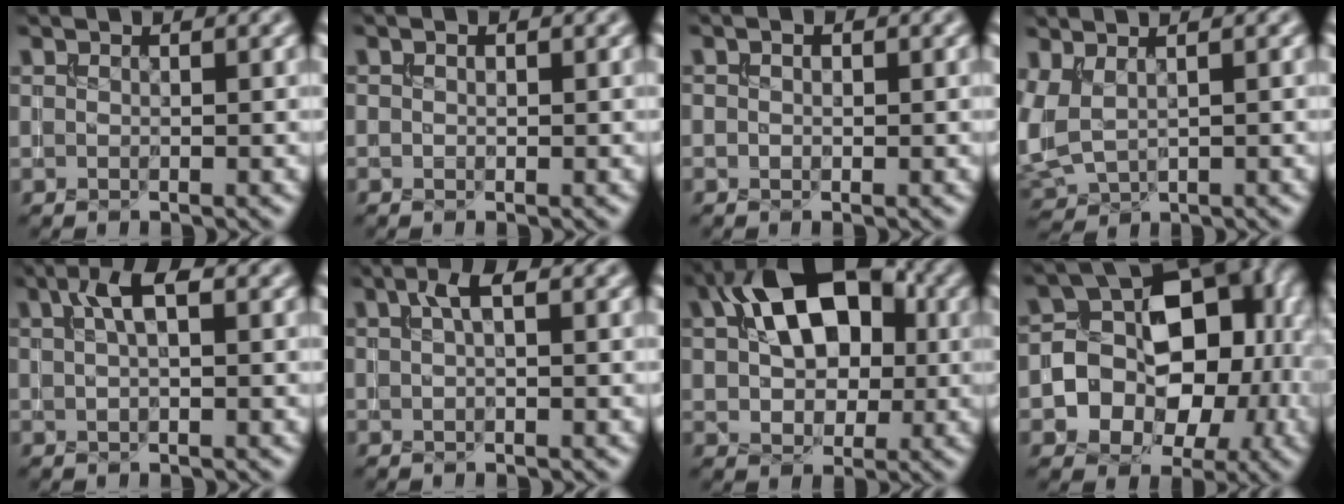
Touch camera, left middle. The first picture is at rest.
{"total": 0.6, "force": [0.0, 0.4, 0.5], "torque": [-0.010, -0.001, 0.000]}
{"total": 0.9, "force": [0.0, 0.6, 0.7], "torque": [-0.012, -0.001, -0.002]}
{"total": 3.8, "force": [1.1, 2.2, 2.9], "torque": [-0.083, 0.002, 0.030]}
{"total": 3.0, "force": [1.1, 1.0, 2.6], "torque": [-0.047, 0.010, 0.016]}
{"total": 2.0, "force": [0.7, 0.6, 1.7], "torque": [-0.033, 0.007, 0.010]}
{"total": 12.6, "force": [3.5, 8.1, 9.0], "torque": [-0.144, 0.037, 0.046]}
{"total": 10.5, "force": [-1.4, 7.7, 7.0], "torque": [-0.091, 0.009, -0.031]}